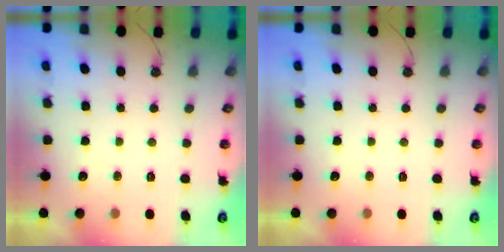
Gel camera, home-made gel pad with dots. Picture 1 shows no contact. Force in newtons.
{"total": 0.0}